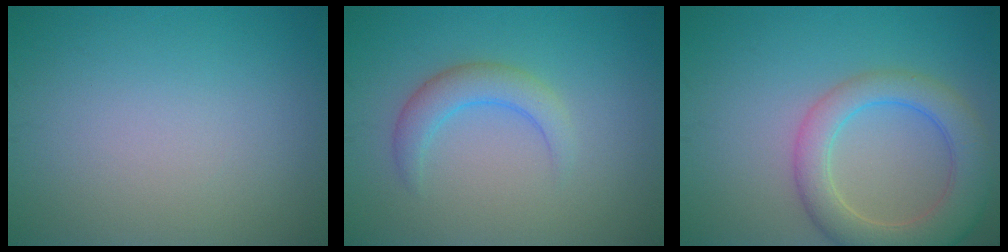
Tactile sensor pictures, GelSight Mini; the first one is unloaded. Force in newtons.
{"total": 2.9, "press": 2.9, "slide": 0.2}
{"total": 6.1, "press": 6.1, "slide": 0.4}